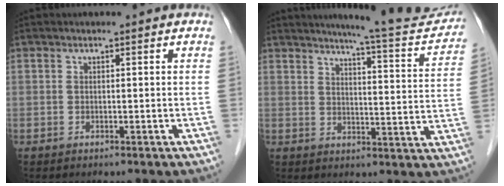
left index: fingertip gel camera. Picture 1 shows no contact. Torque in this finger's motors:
{"motor_torque": [0.14, -0.17, 0.20, 0.07]}